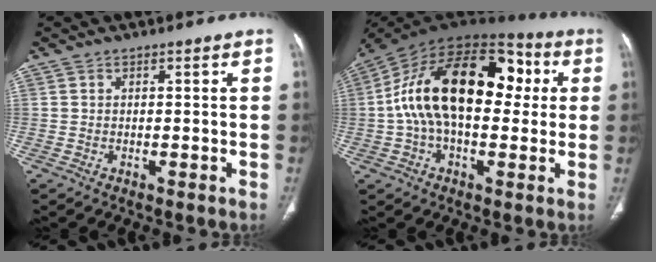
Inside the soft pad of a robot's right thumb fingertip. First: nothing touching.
{"total": 24.0, "force": [2.9, 13.6, 19.5], "torque": [-0.322, 0.048, 0.036]}